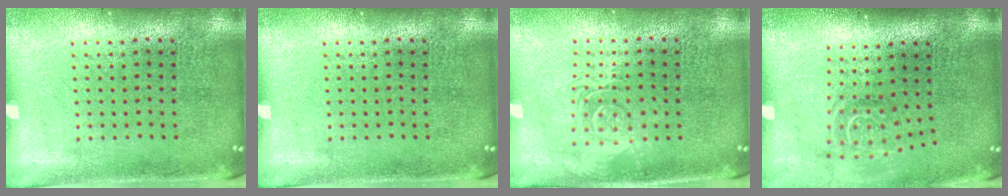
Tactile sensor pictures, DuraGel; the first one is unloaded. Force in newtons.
{"total": 0.0}
{"total": 3.0, "press": 2.9, "slide": 0.4}
{"total": 1.6, "press": 1.1, "slide": 1.1}